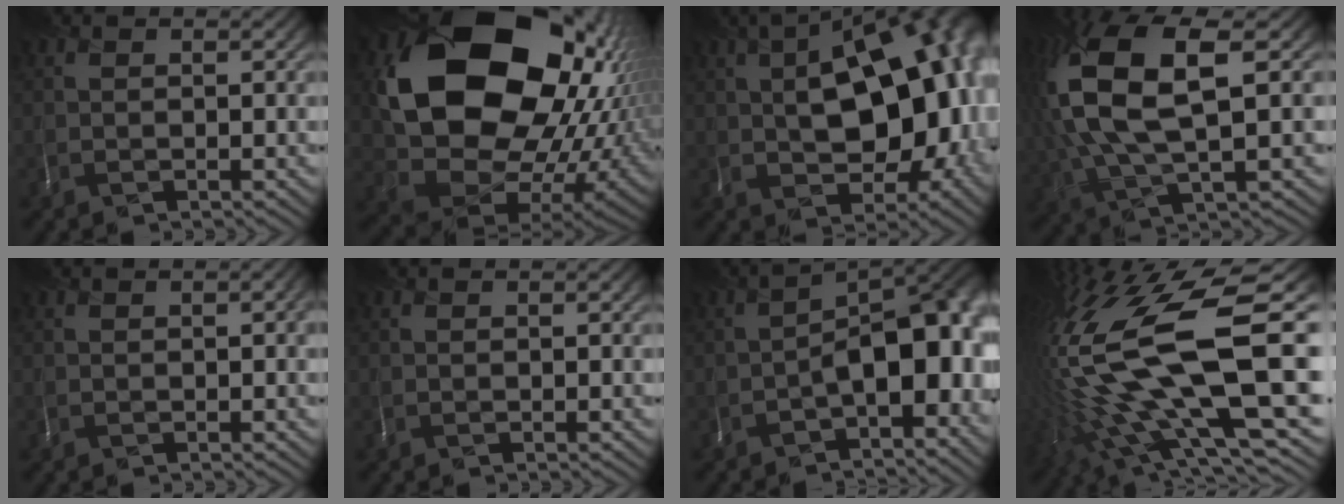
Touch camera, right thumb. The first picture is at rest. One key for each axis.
{"total": 19.6, "fx": 4.7, "fy": 15.6, "fz": 10.9, "tx": -0.247, "ty": -0.048, "tz": 0.140}
{"total": 16.4, "fx": 0.2, "fy": 9.8, "fz": 13.2, "tx": -0.161, "ty": 0.001, "tz": 0.005}
{"total": 12.8, "fx": 2.0, "fy": 5.8, "fz": 11.3, "tx": -0.274, "ty": -0.001, "tz": 0.048}
{"total": 0.6, "fx": 0.0, "fy": 0.1, "fz": 0.5, "tx": -0.002, "ty": 0.000, "tz": 0.000}
{"total": 0.0}
{"total": 9.3, "fx": -2.8, "fy": 4.1, "fz": 7.8, "tx": -0.124, "ty": -0.005, "tz": -0.035}
{"total": 19.2, "fx": -0.7, "fy": 7.5, "fz": 17.7, "tx": -0.378, "ty": -0.027, "tz": -0.002}